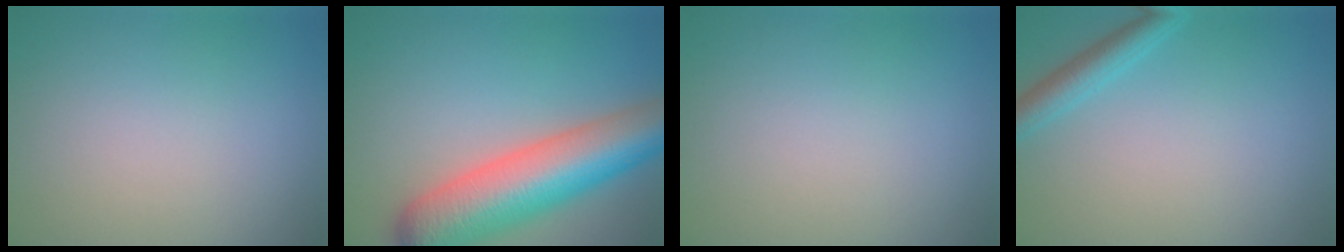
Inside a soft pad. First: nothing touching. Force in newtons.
{"total": 10.6, "press": 10.6, "slide": 0.5}
{"total": 0.0}
{"total": 2.5, "press": 2.4, "slide": 0.1}